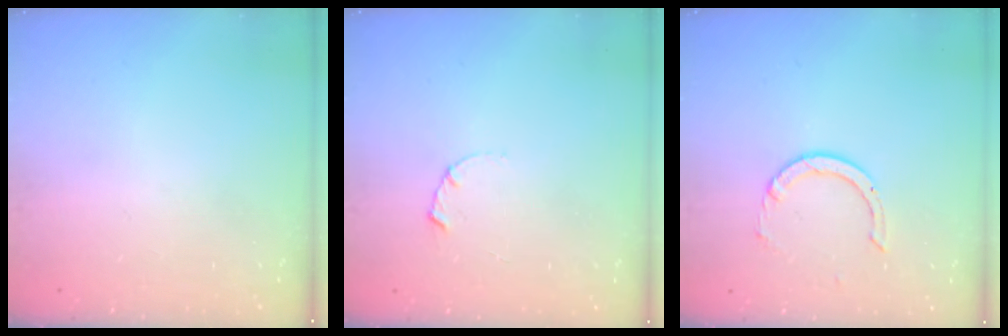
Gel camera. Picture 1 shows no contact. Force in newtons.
{"total": 1.7, "press": 1.6, "slide": 0.3}
{"total": 1.7, "press": 1.7, "slide": 0.1}